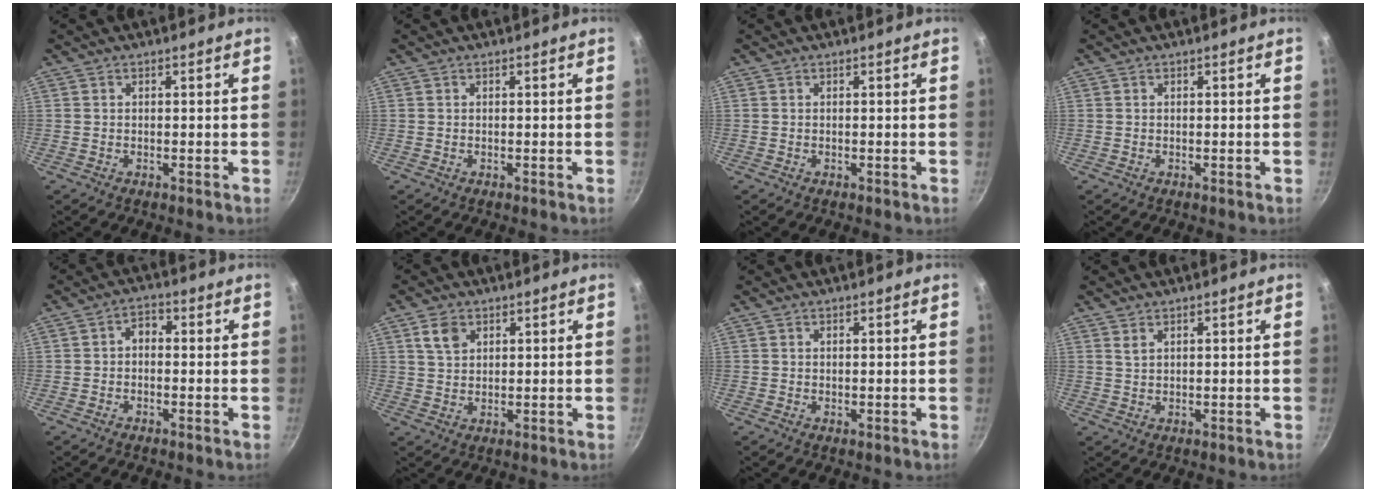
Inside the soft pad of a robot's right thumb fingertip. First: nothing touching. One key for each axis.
{"total": 0.0}
{"total": 0.0}
{"total": 0.0}
{"total": 2.8, "fx": -0.6, "fy": 2.0, "fz": 1.9, "tx": -0.027, "ty": 0.016, "tz": -0.018}
{"total": 4.4, "fx": 2.0, "fy": 3.0, "fz": 2.4, "tx": -0.031, "ty": -0.001, "tz": 0.040}
{"total": 0.0}
{"total": 1.3, "fx": 0.9, "fy": 0.5, "fz": 0.7, "tx": -0.015, "ty": -0.005, "tz": 0.018}